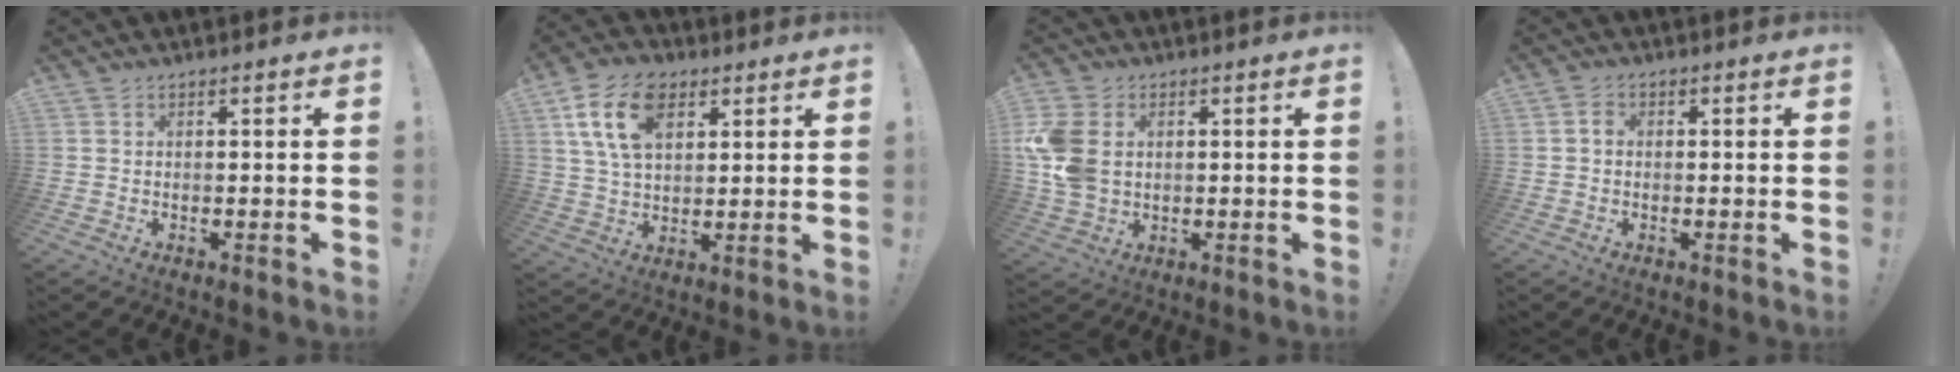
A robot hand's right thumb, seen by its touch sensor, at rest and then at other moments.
{"total": 15.1, "force": [6.5, 9.6, 9.7], "torque": [-0.178, -0.006, 0.120]}
{"total": 12.4, "force": [1.8, 9.2, 8.1], "torque": [-0.172, 0.000, 0.038]}
{"total": 2.0, "force": [-0.1, 1.5, 1.2], "torque": [-0.015, 0.004, -0.005]}